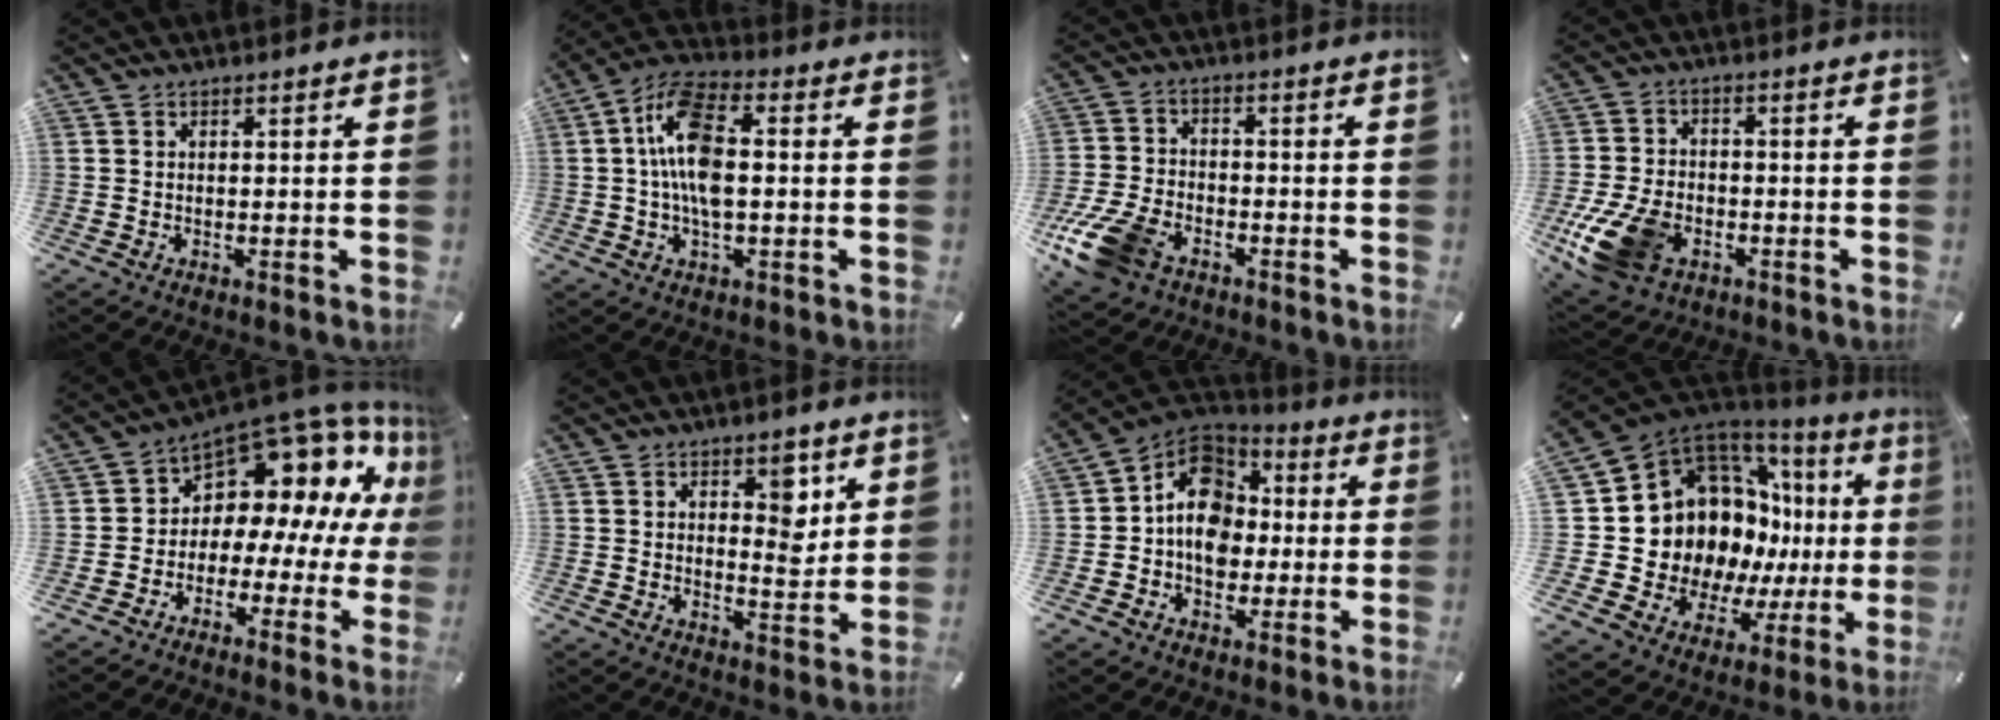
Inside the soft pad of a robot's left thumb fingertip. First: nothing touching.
{"total": 11.5, "force": [0.0, 5.5, 10.1], "torque": [-0.211, 0.004, 0.000]}
{"total": 12.3, "force": [-6.8, 7.4, 7.0], "torque": [-0.155, 0.027, -0.125]}
{"total": 13.5, "force": [-5.5, 9.1, 8.4], "torque": [-0.183, 0.022, -0.095]}
{"total": 11.2, "force": [6.6, 7.2, 5.5], "torque": [-0.082, -0.084, 0.110]}
{"total": 7.0, "force": [2.8, 4.3, 4.8], "torque": [-0.050, -0.013, 0.039]}
{"total": 12.8, "force": [-0.8, 11.0, 6.5], "torque": [-0.116, 0.008, -0.017]}
{"total": 18.0, "force": [4.0, 13.7, 11.0], "torque": [-0.171, -0.083, 0.117]}